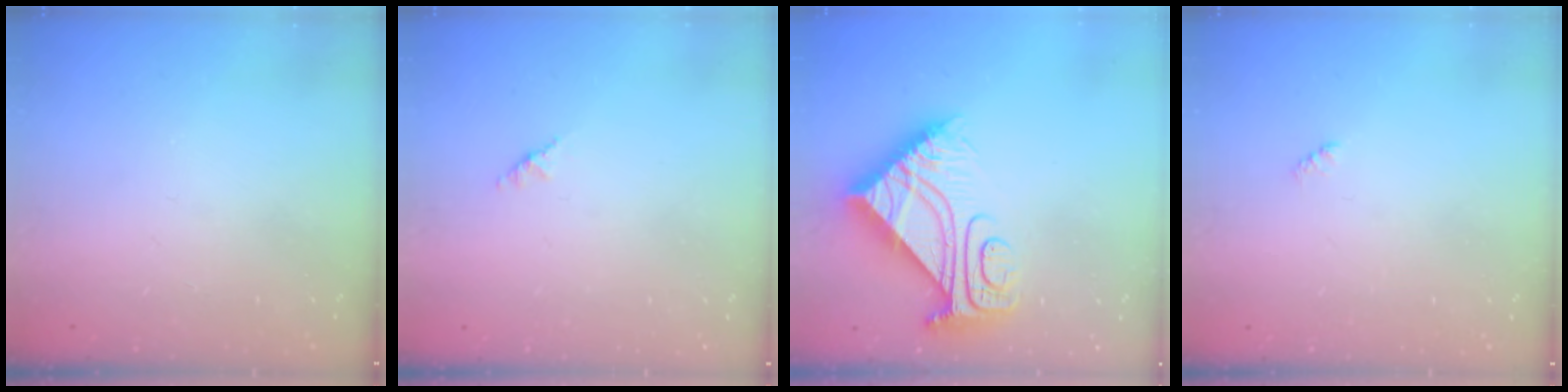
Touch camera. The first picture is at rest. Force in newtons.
{"total": 1.4, "press": 1.3, "slide": 0.4}
{"total": 12.1, "press": 12.1, "slide": 0.8}
{"total": 1.9, "press": 1.9, "slide": 0.4}